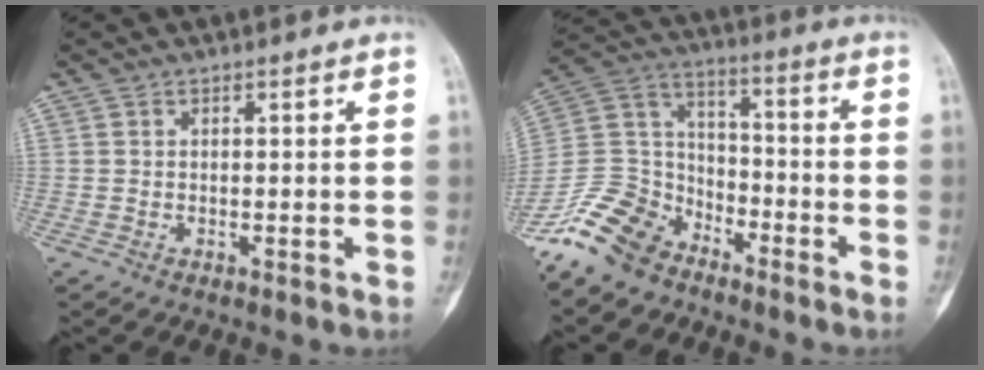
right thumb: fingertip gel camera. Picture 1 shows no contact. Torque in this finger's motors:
{"motor_torque": [0.15, 0.11, 0.56, -0.49, -0.01]}